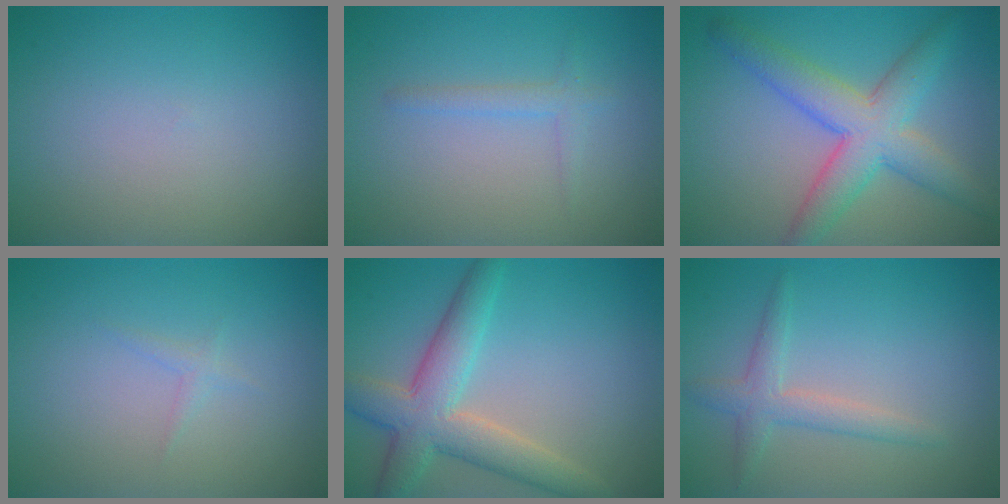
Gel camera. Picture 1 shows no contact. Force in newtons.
{"total": 1.4, "press": 1.4, "slide": 0.1}
{"total": 6.4, "press": 6.4, "slide": 0.2}
{"total": 0.7, "press": 0.7, "slide": 0.0}
{"total": 6.0, "press": 6.0, "slide": 0.3}
{"total": 2.4, "press": 2.4, "slide": 0.1}